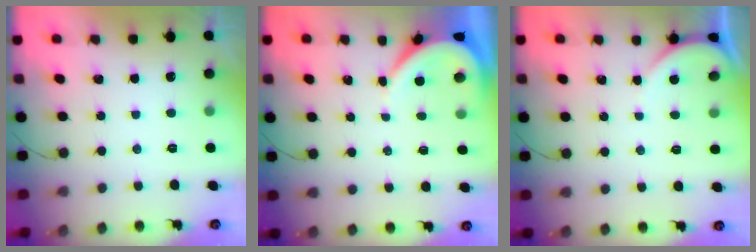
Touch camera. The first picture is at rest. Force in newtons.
{"total": 3.8, "press": 3.7, "slide": 0.4}
{"total": 2.8, "press": 2.8, "slide": 0.3}